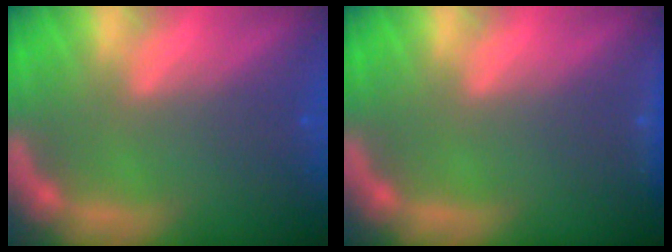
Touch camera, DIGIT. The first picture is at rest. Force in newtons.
{"total": 1.4}